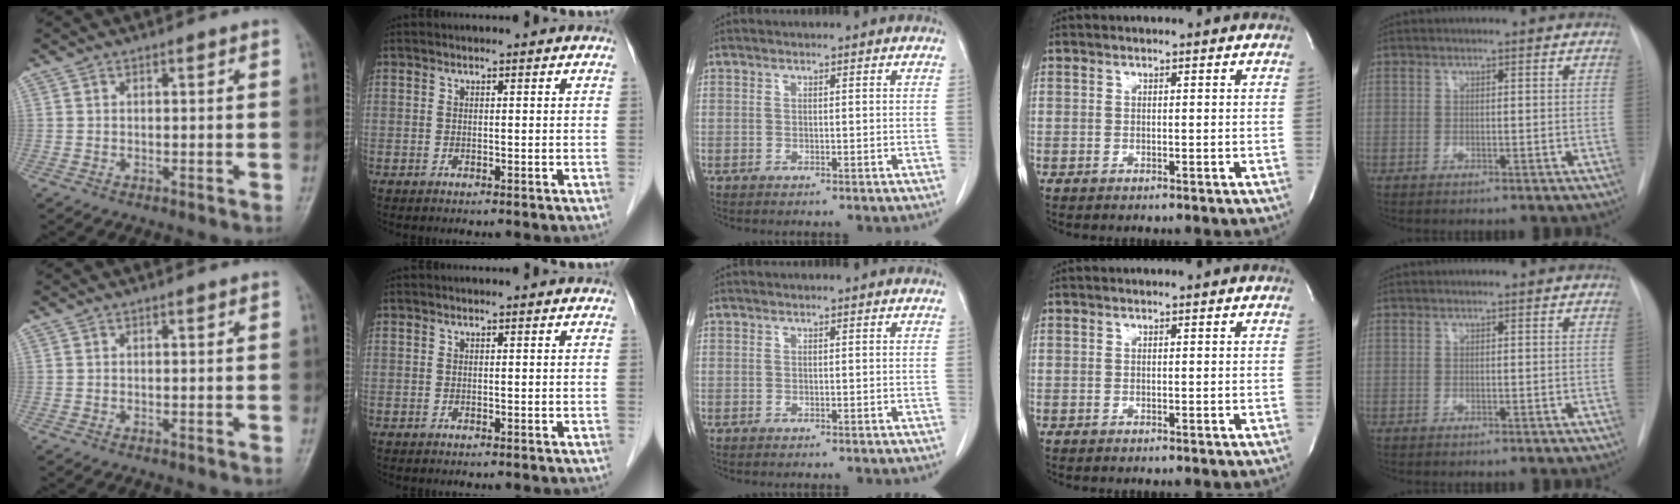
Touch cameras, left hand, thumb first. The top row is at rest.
{}